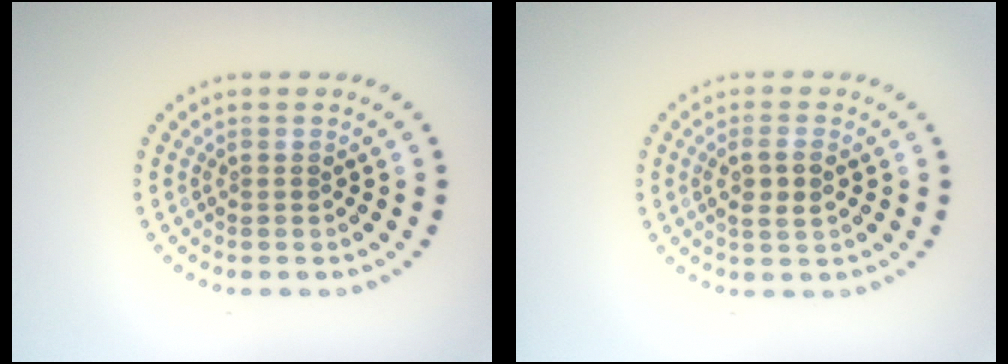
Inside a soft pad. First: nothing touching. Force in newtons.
{"total": 2.3, "press": 2.2, "slide": 0.7}